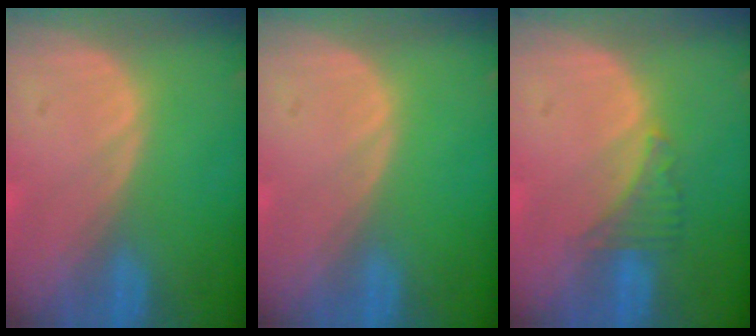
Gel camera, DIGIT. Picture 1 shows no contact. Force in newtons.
{"total": 0.0}
{"total": 2.9, "press": 2.9, "slide": 0.6}